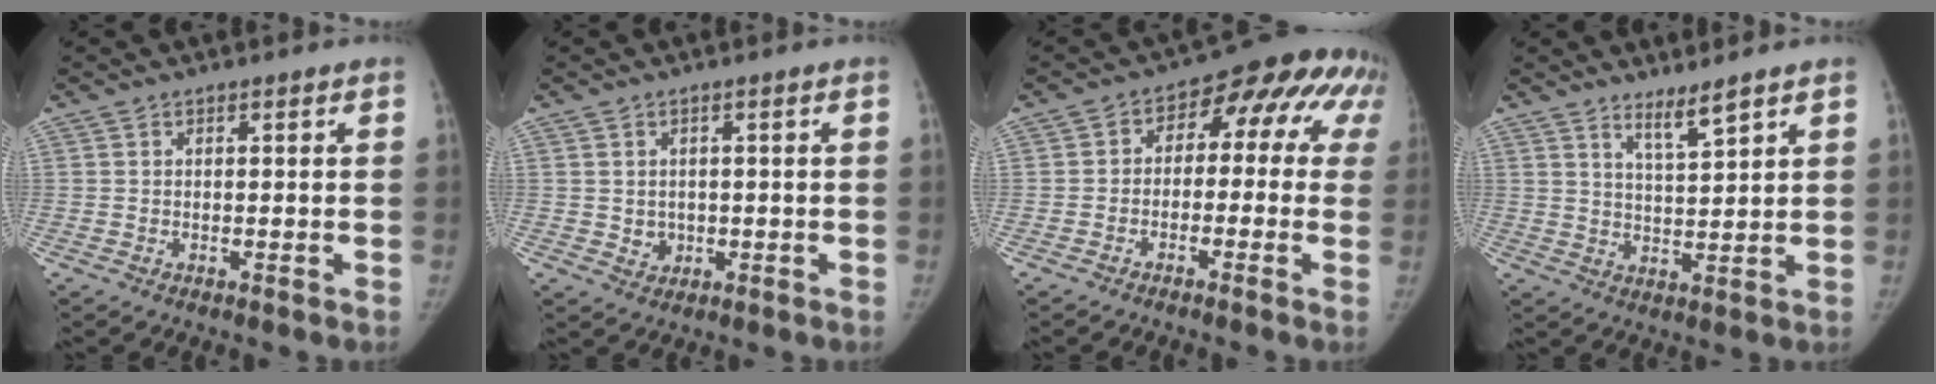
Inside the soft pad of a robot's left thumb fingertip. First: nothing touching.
{"total": 2.7, "force": [-0.1, 2.4, 1.1], "torque": [-0.003, 0.001, 0.007]}
{"total": 13.7, "force": [1.0, 8.7, 10.6], "torque": [-0.083, 0.063, 0.001]}
{"total": 4.4, "force": [3.5, 0.4, 2.6], "torque": [-0.041, -0.038, 0.064]}